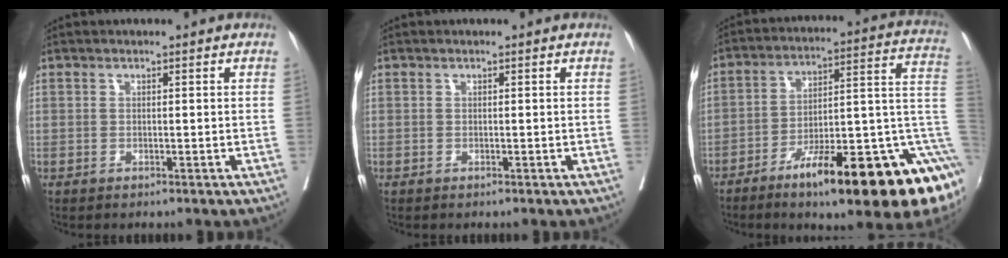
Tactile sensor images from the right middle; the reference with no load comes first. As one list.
[{"total": 0.0}, {"total": 24.3, "force": [-10.2, 4.2, 21.7], "torque": [-0.194, 0.031, -0.150]}]